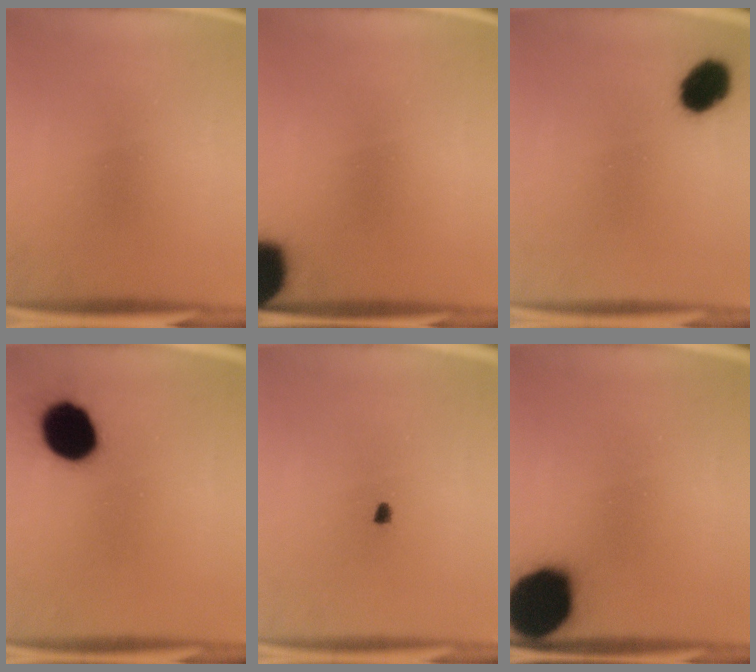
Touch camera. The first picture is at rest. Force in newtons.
{"total": 17.6}
{"total": 8.4}
{"total": 13.6}
{"total": 1.0}
{"total": 19.6}